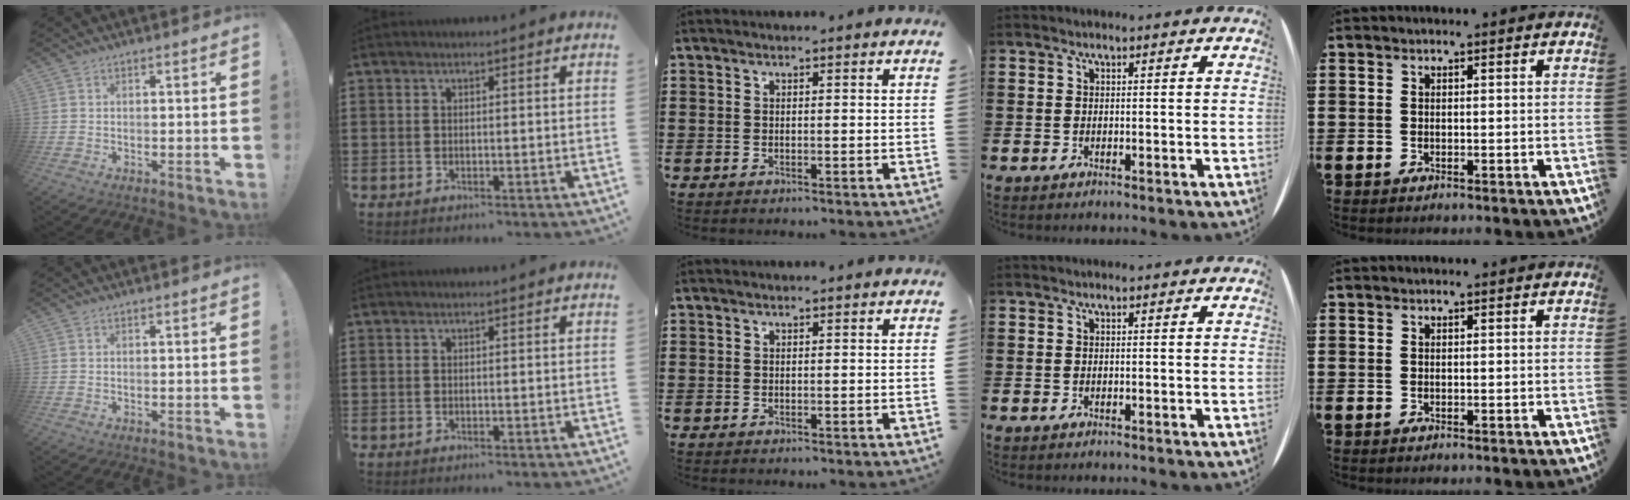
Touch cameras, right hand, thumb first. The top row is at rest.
{}